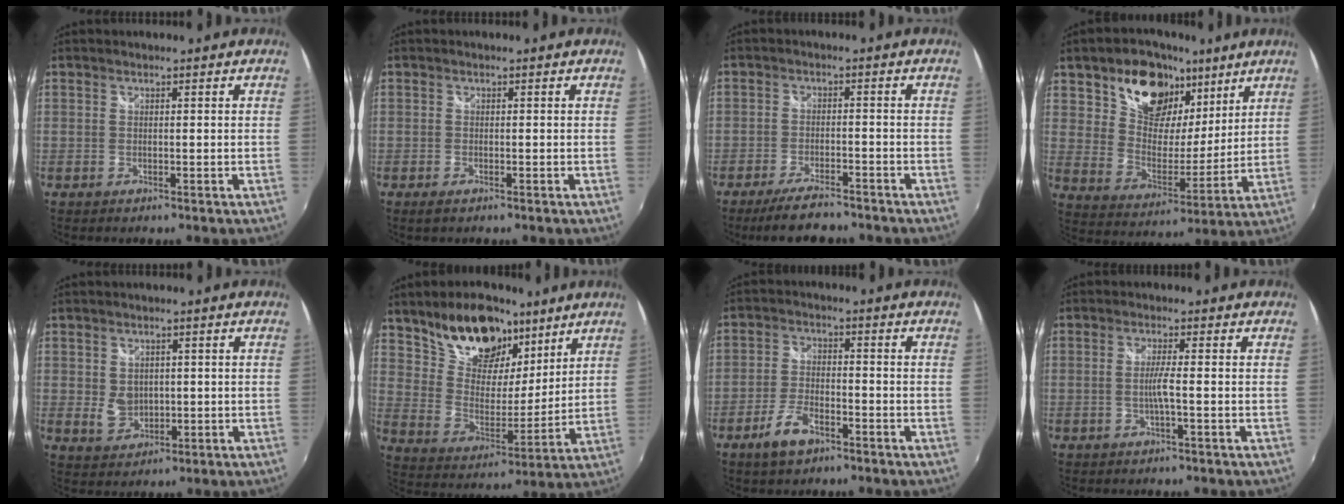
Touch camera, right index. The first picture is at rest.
{"total": 1.2, "force": [-0.8, 0.6, 0.6], "torque": [-0.013, -0.006, -0.016]}
{"total": 7.4, "force": [-6.2, 2.4, 3.3], "torque": [-0.087, -0.007, -0.102]}
{"total": 17.6, "force": [10.3, 11.4, 8.5], "torque": [-0.158, 0.019, 0.180]}
{"total": 4.5, "force": [0.1, 3.8, 2.4], "torque": [-0.043, -0.002, 0.007]}
{"total": 18.1, "force": [11.8, 9.8, 9.6], "torque": [-0.178, 0.028, 0.214]}
{"total": 6.7, "force": [-4.3, 2.9, 4.2], "torque": [-0.098, -0.003, -0.080]}
{"total": 2.6, "force": [-0.8, -0.6, 2.4], "torque": [-0.044, -0.002, -0.018]}